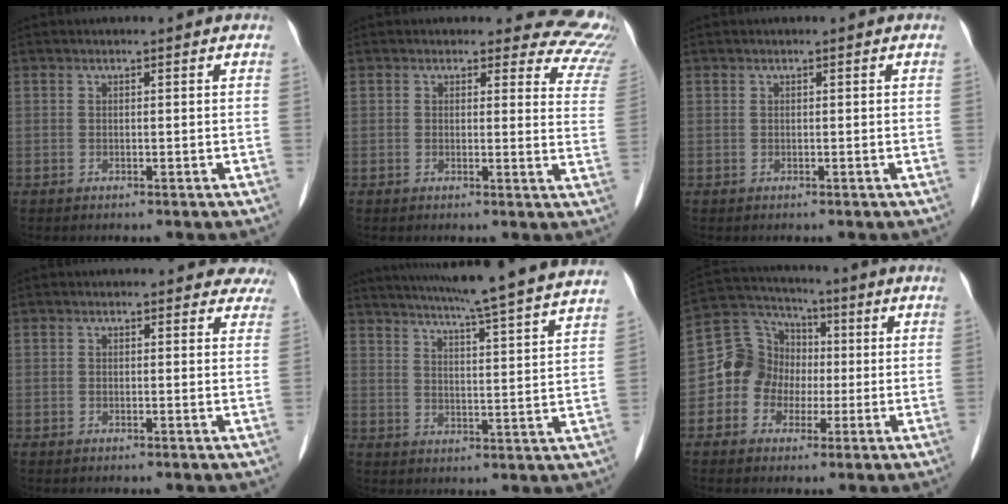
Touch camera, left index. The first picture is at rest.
{"total": 9.5, "force": [8.9, 3.3, 0.4], "torque": [0.045, -0.061, 0.047]}
{"total": 0.0}
{"total": 3.4, "force": [2.9, 1.8, -0.3], "torque": [0.025, -0.013, 0.002]}
{"total": 20.9, "force": [18.8, -1.5, 9.0], "torque": [-0.151, -0.036, 0.241]}
{"total": 8.9, "force": [-1.1, 8.3, 2.8], "torque": [-0.071, 0.042, -0.024]}